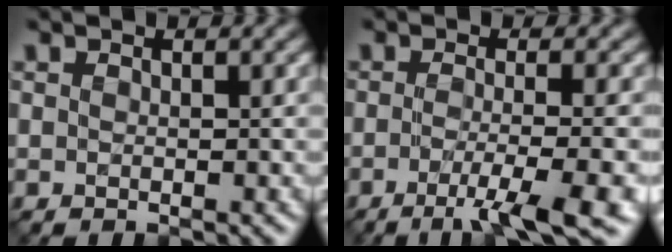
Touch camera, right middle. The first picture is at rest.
{"total": 6.1, "force": [-2.7, 0.9, 5.4], "torque": [-0.080, -0.008, -0.049]}